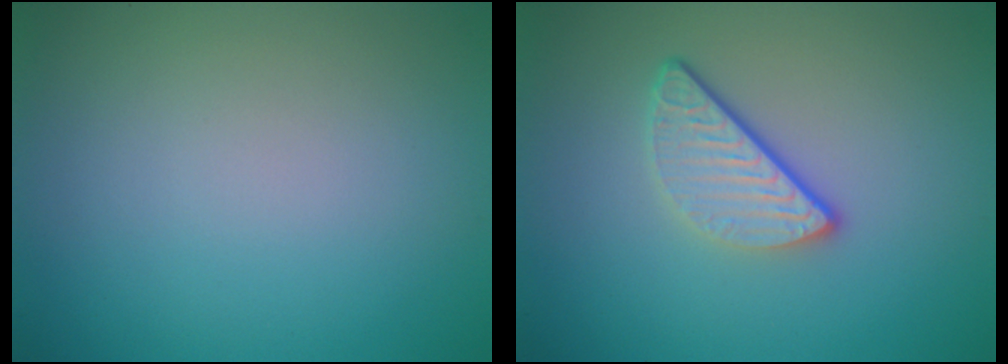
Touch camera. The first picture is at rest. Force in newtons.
{"total": 3.4, "press": 2.6, "slide": 2.1}